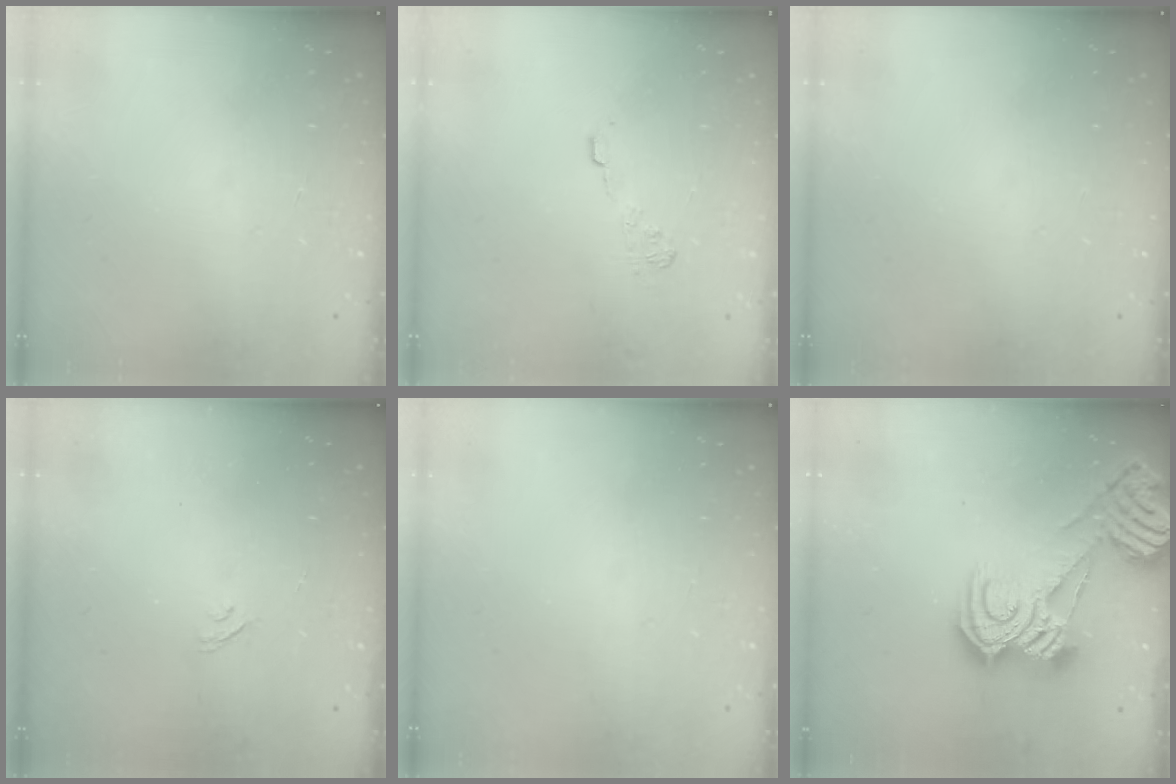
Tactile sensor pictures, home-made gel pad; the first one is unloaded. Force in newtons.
{"total": 8.7, "press": 8.6, "slide": 1.3}
{"total": 0.0}
{"total": 2.2, "press": 1.9, "slide": 1.1}
{"total": 0.0}
{"total": 12.3, "press": 12.2, "slide": 1.2}